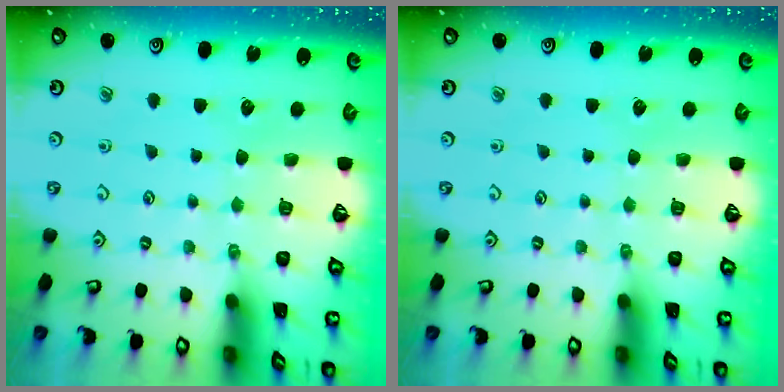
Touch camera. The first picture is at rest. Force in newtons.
{"total": 0.0}